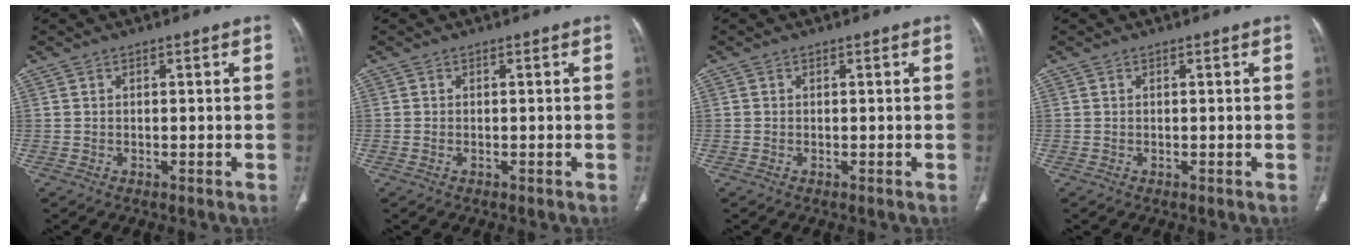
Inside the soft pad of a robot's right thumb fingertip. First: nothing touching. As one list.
[{"total": 0.9, "force": [0.4, 0.4, -0.8], "torque": [0.009, 0.002, 0.008]}, {"total": 1.1, "force": [0.5, 0.3, -1.0], "torque": [0.017, 0.001, 0.006]}, {"total": 0.0}]